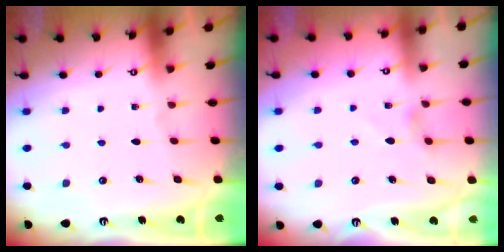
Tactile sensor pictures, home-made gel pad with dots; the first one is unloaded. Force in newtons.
{"total": 1.9, "press": 1.9, "slide": 0.4}